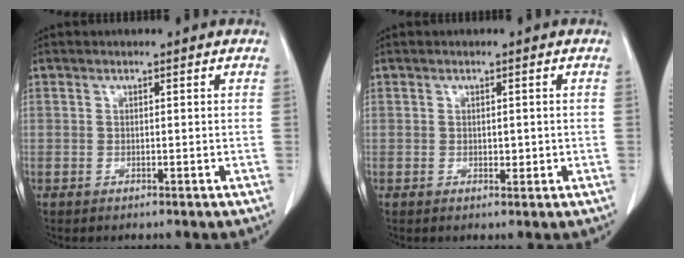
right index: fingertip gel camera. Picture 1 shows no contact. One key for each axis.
{"total": 1.3, "fx": 0.0, "fy": 0.8, "fz": 1.0, "tx": -0.011, "ty": -0.001, "tz": 0.002}